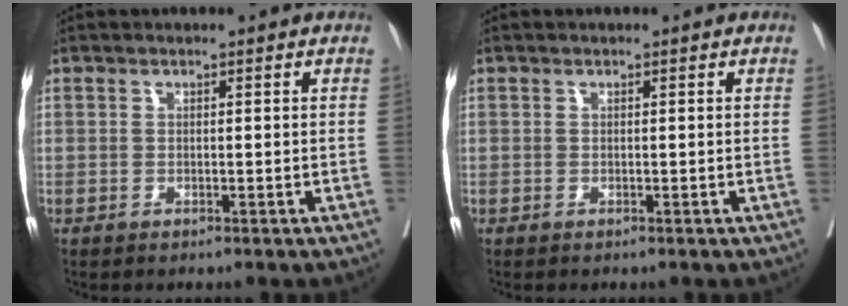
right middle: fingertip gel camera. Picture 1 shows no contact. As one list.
[{"total": 0.0}]